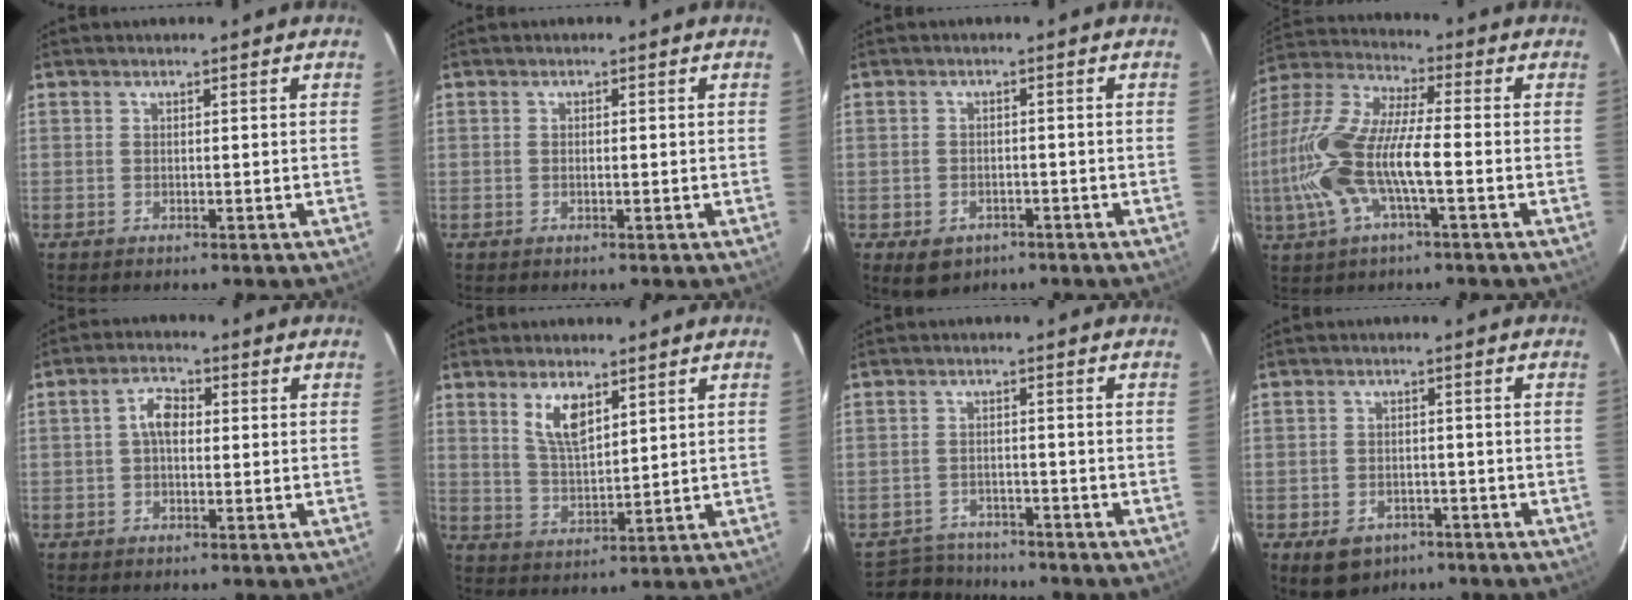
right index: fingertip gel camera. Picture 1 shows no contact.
{"total": 0.5, "force": [-0.1, 0.3, 0.5], "torque": [-0.009, 0.002, -0.002]}
{"total": 5.3, "force": [-2.9, 3.8, 2.1], "torque": [-0.046, -0.002, -0.035]}
{"total": 17.4, "force": [-3.4, 4.8, 16.4], "torque": [-0.336, -0.002, -0.071]}
{"total": 4.3, "force": [0.3, 2.5, 3.4], "torque": [-0.064, 0.017, 0.004]}
{"total": 6.8, "force": [3.6, 2.6, 5.1], "torque": [-0.091, -0.002, 0.076]}
{"total": 7.4, "force": [-6.8, 3.0, 0.7], "torque": [-0.034, 0.012, -0.105]}
{"total": 7.3, "force": [-4.3, 5.1, 2.9], "torque": [-0.066, 0.003, -0.054]}